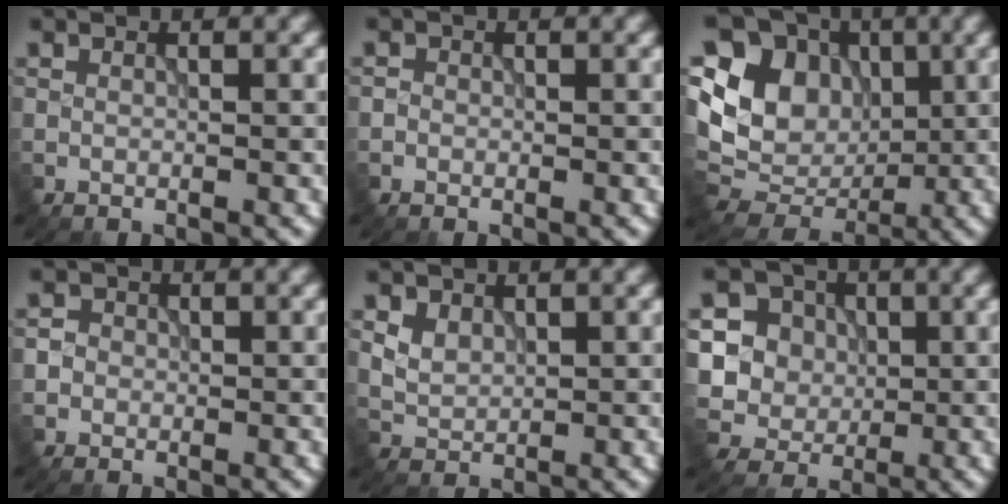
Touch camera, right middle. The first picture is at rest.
{"total": 0.6, "force": [-0.2, 0.6, 0.1], "torque": [0.001, -0.002, -0.004]}
{"total": 9.3, "force": [1.7, 7.8, 4.7], "torque": [-0.097, 0.001, 0.013]}
{"total": 2.1, "force": [0.2, 2.0, 0.6], "torque": [0.006, 0.004, -0.007]}
{"total": 2.0, "force": [1.0, 1.5, 0.9], "torque": [-0.020, -0.004, 0.022]}
{"total": 7.0, "force": [0.8, 6.4, 2.7], "torque": [-0.063, 0.014, -0.005]}